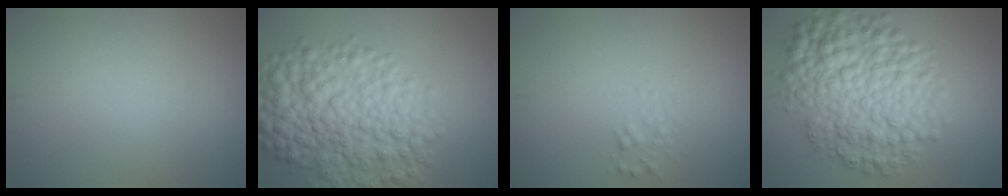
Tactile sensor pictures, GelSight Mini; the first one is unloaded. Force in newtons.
{"total": 8.5, "press": 8.5, "slide": 0.1}
{"total": 0.8, "press": 0.8, "slide": 0.0}
{"total": 9.2, "press": 9.2, "slide": 0.1}